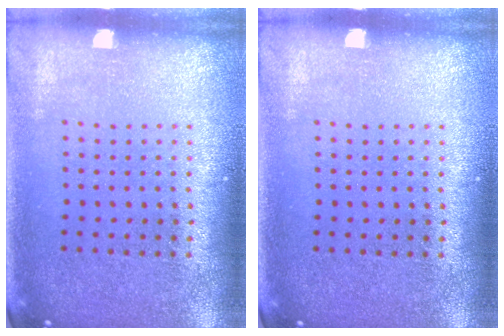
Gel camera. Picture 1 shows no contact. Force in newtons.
{"total": 0.0}